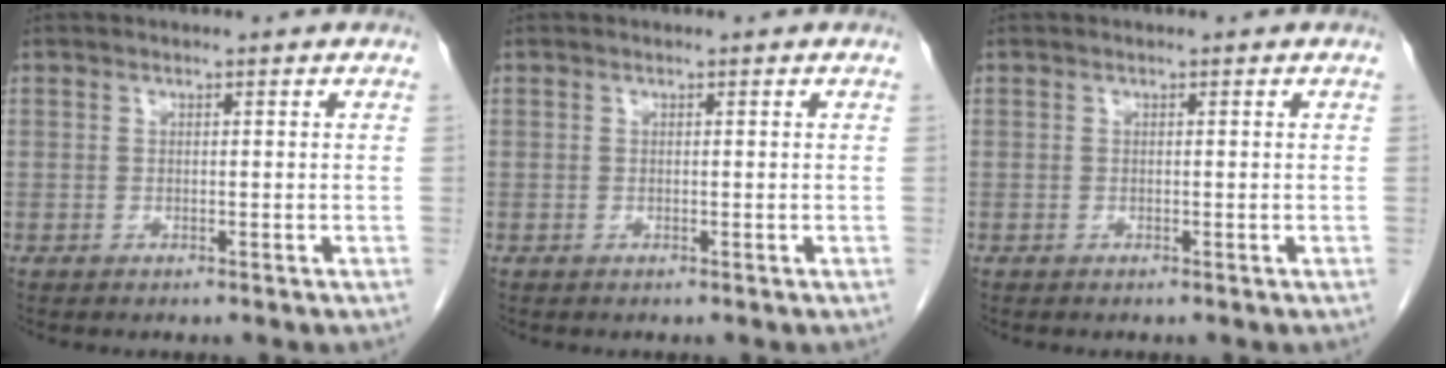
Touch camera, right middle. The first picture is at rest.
{"total": 0.0}
{"total": 0.0}